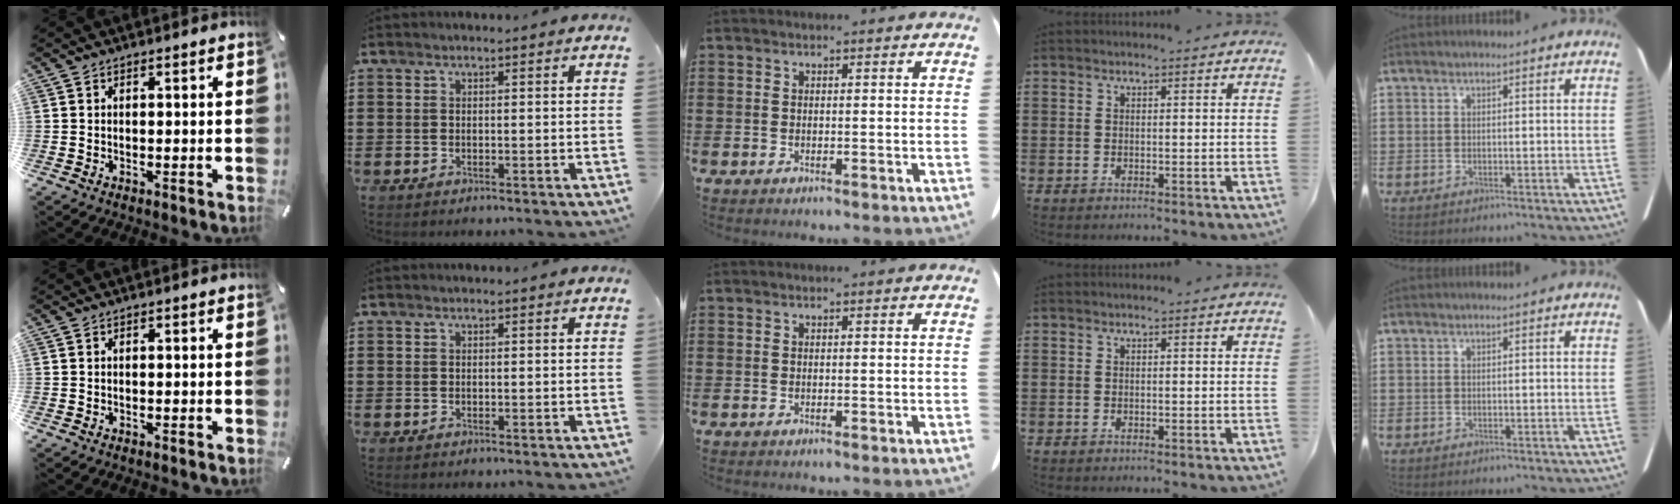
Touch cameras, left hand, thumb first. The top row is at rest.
{}